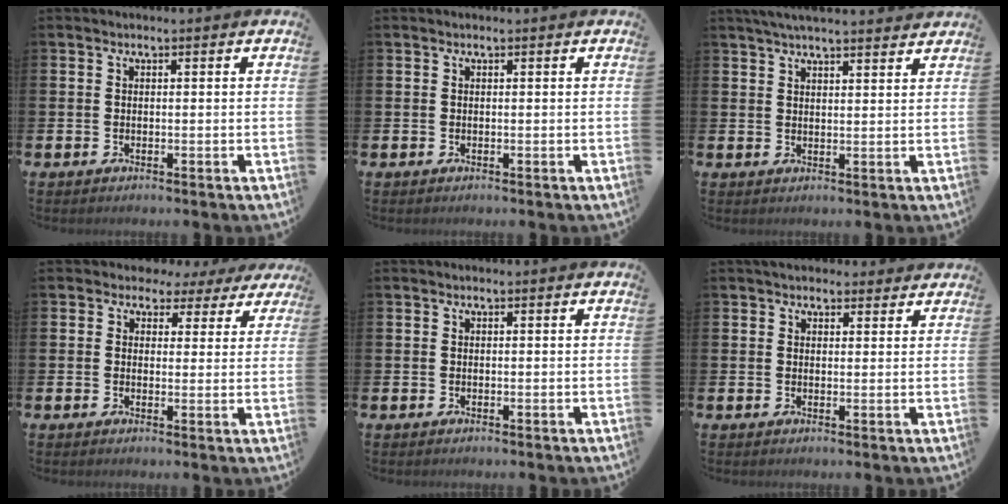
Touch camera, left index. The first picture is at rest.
{"total": 0.0}
{"total": 4.1, "force": [3.9, 0.1, 1.3], "torque": [-0.034, -0.011, 0.071]}
{"total": 2.6, "force": [1.6, 2.1, 0.2], "torque": [-0.008, -0.007, 0.021]}
{"total": 0.0}
{"total": 2.6, "force": [2.3, 1.1, 0.1], "torque": [0.009, -0.008, 0.039]}